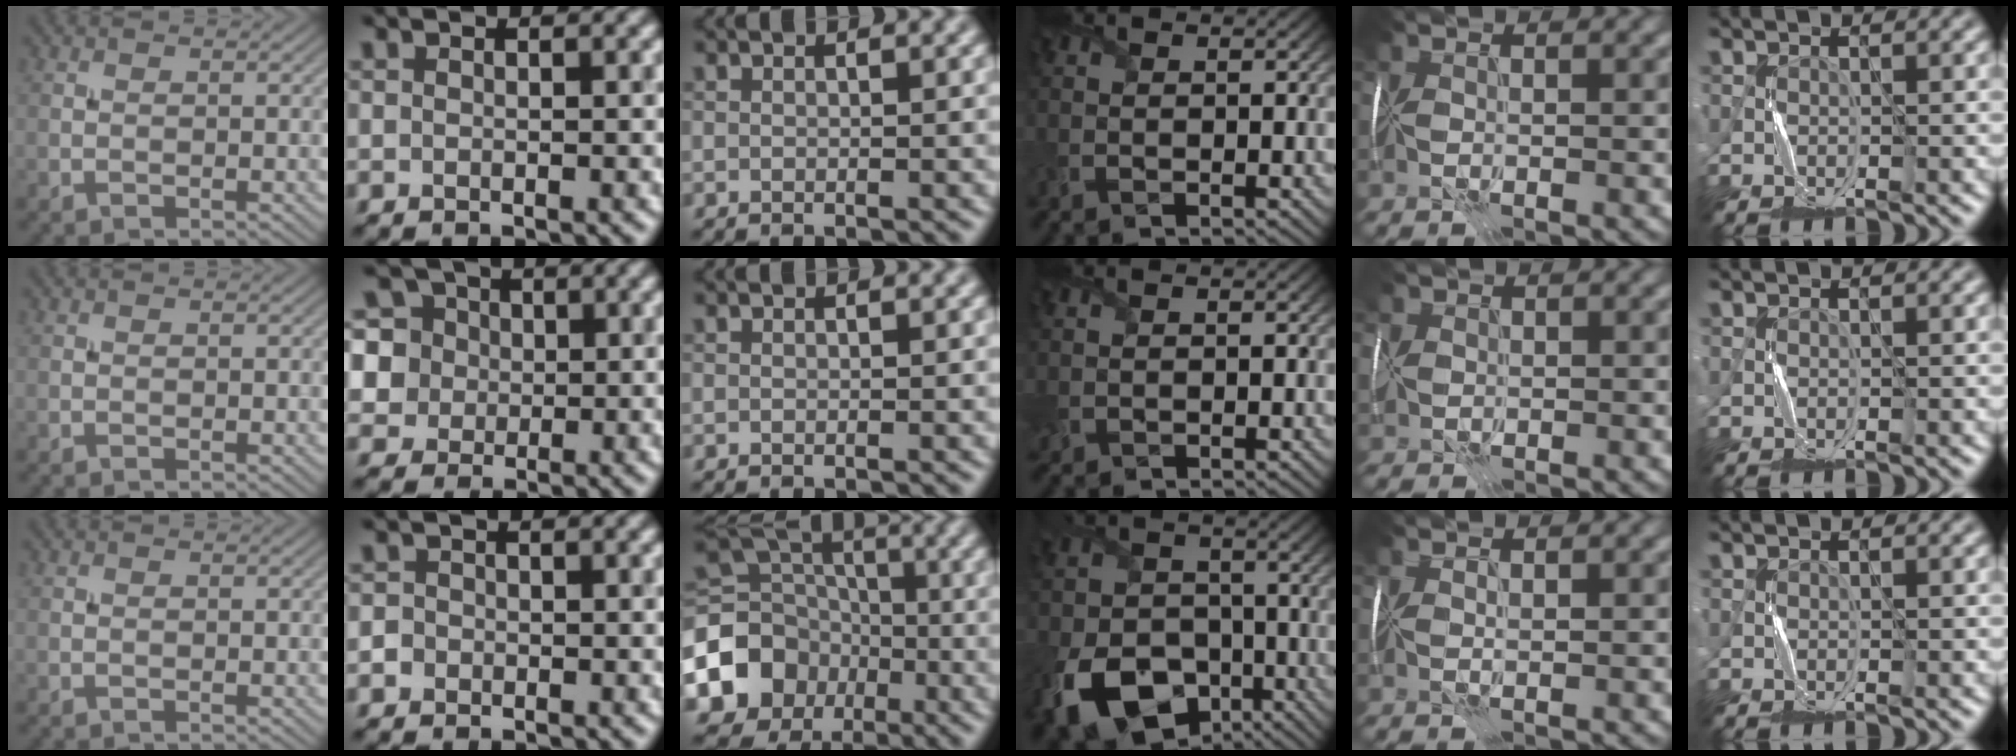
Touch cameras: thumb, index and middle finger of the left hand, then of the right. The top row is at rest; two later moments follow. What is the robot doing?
{"motion": "fold", "object": "handkerchief"}